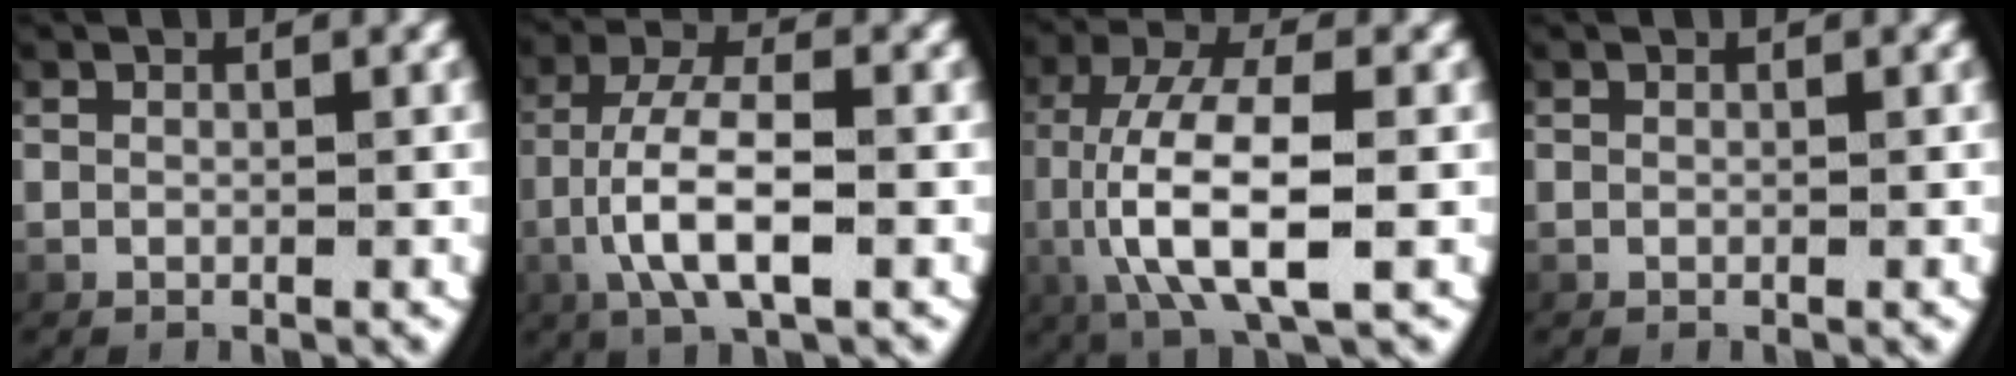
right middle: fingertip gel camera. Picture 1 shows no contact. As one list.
[{"total": 5.9, "force": [-0.7, 2.2, 5.4], "torque": [-0.118, -0.013, -0.001]}, {"total": 8.0, "force": [-0.7, 3.2, 7.3], "torque": [-0.169, -0.019, 0.008]}, {"total": 0.0}]